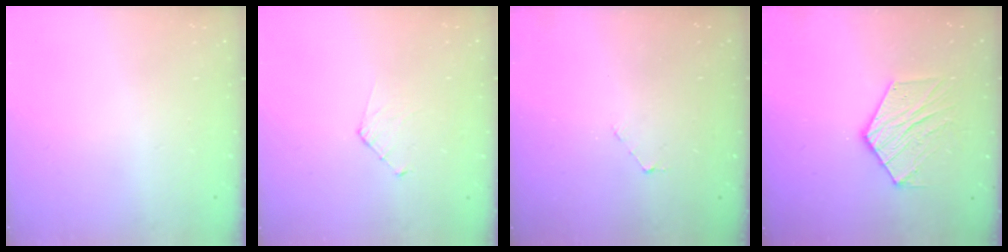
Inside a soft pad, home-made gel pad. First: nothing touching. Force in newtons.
{"total": 3.7, "press": 3.7, "slide": 0.4}
{"total": 2.8, "press": 2.8, "slide": 0.2}
{"total": 10.7, "press": 10.7, "slide": 0.5}